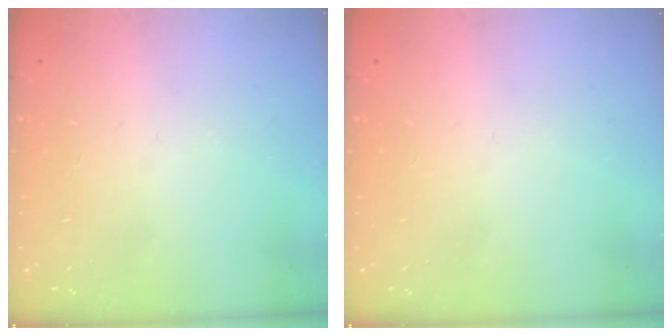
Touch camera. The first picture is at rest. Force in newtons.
{"total": 0.0}